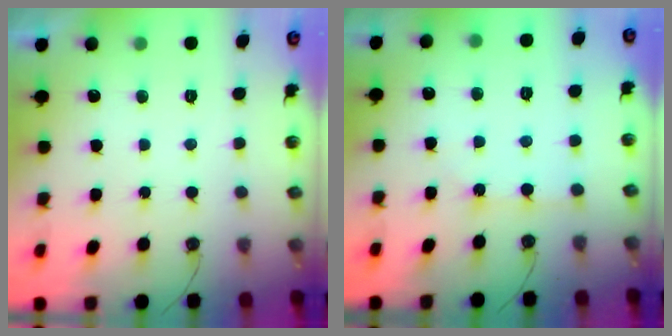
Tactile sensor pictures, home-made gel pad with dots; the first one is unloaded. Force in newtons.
{"total": 2.4, "press": 2.4, "slide": 0.3}